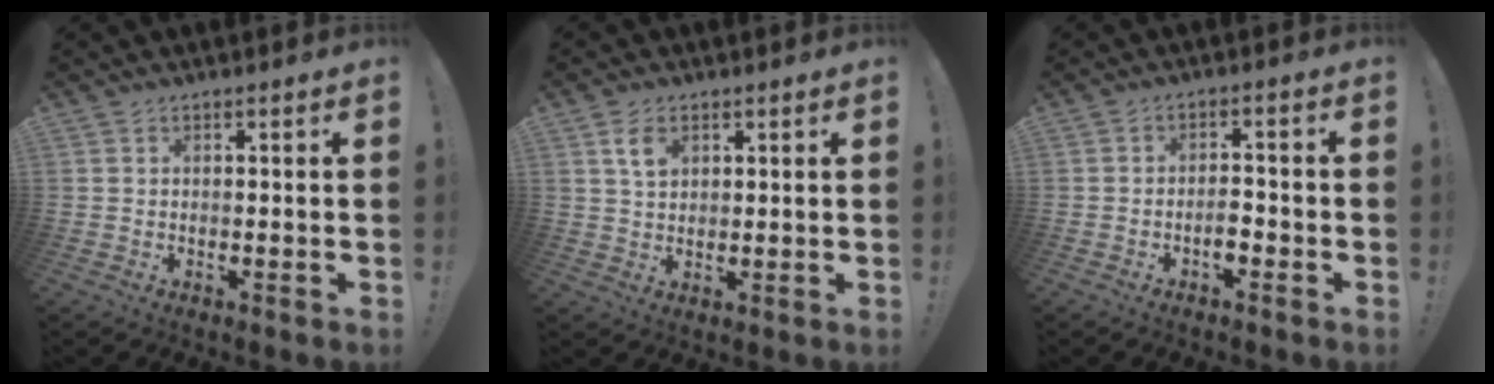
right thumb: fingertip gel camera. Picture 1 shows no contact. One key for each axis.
{"total": 5.0, "fx": 2.4, "fy": 2.9, "fz": 3.3, "tx": -0.053, "ty": -0.005, "tz": 0.044}
{"total": 3.8, "fx": -1.8, "fy": 1.7, "fz": 2.9, "tx": -0.047, "ty": 0.004, "tz": -0.031}